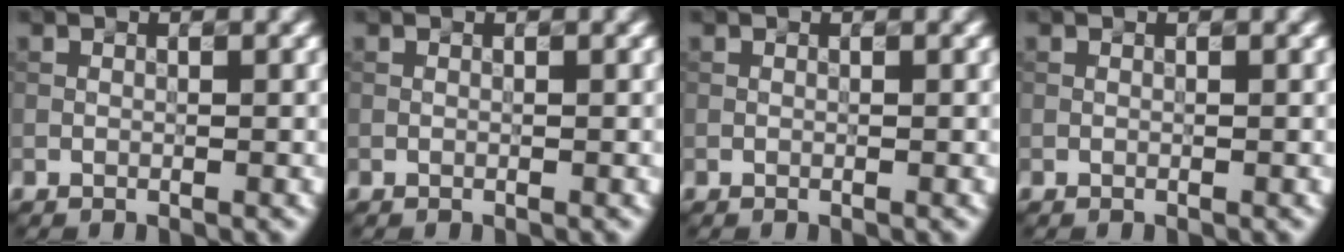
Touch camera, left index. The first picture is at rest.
{"total": 0.0}
{"total": 0.0}
{"total": 0.0}